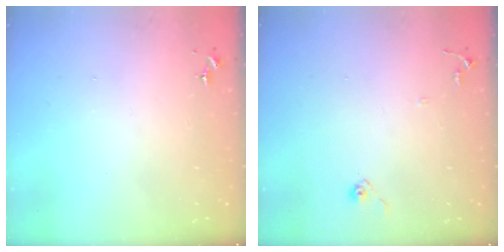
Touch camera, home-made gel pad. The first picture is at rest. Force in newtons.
{"total": 6.7, "press": 6.6, "slide": 0.6}